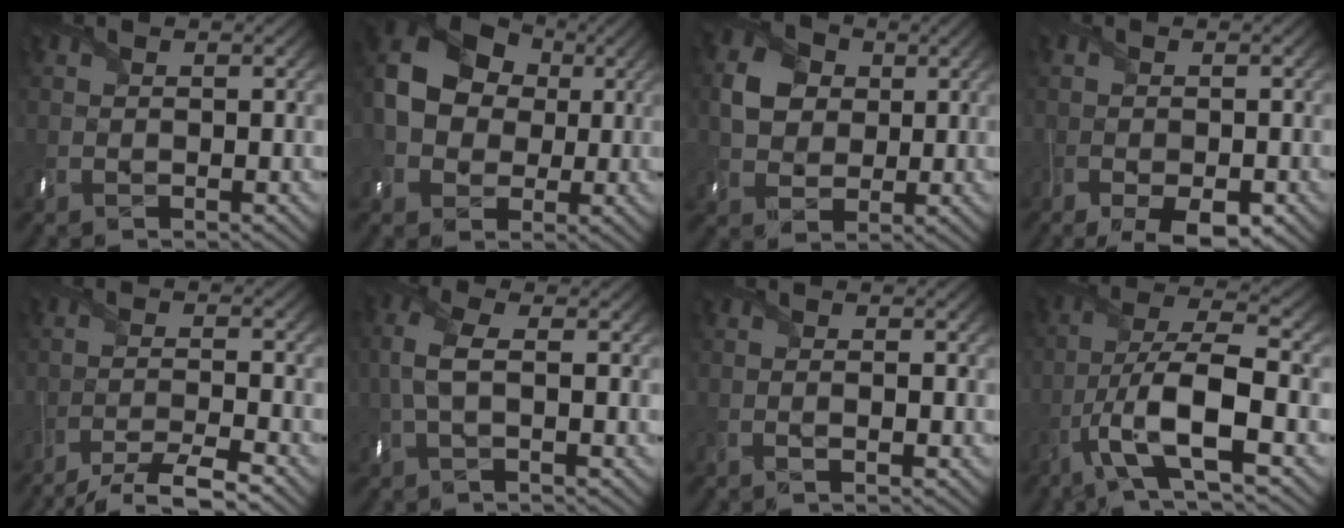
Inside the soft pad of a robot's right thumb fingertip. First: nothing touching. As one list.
[{"total": 12.5, "force": [1.0, 10.1, 7.4], "torque": [-0.178, 0.001, 0.011]}, {"total": 5.9, "force": [1.3, 4.9, 2.9], "torque": [-0.071, 0.006, 0.012]}, {"total": 4.4, "force": [-2.6, 2.0, 2.9], "torque": [-0.061, -0.014, -0.043]}, {"total": 5.1, "force": [-4.4, 0.0, 2.5], "torque": [-0.041, 0.002, -0.093]}, {"total": 4.8, "force": [-0.2, 2.0, 4.4], "torque": [-0.119, 0.009, -0.011]}, {"total": 0.9, "force": [-0.6, -0.1, 0.6], "torque": [-0.006, -0.002, -0.014]}, {"total": 10.3, "force": [-4.7, 2.6, 8.8], "torque": [-0.175, -0.003, -0.100]}]